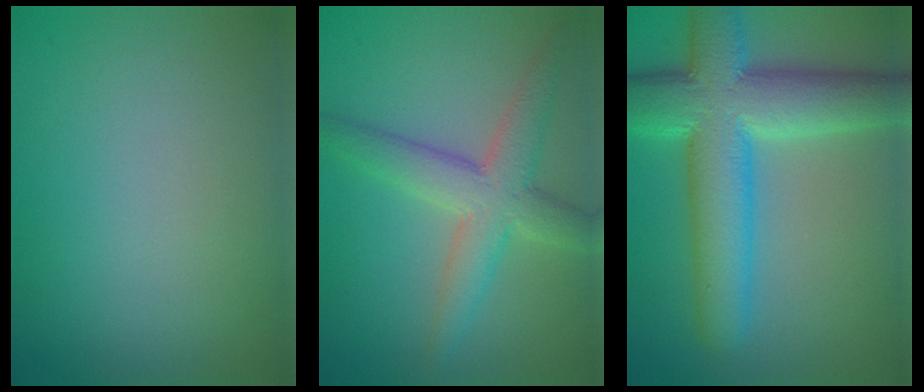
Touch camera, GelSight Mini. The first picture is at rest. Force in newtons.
{"total": 5.2, "press": 5.2, "slide": 0.3}
{"total": 10.4, "press": 10.4, "slide": 0.4}